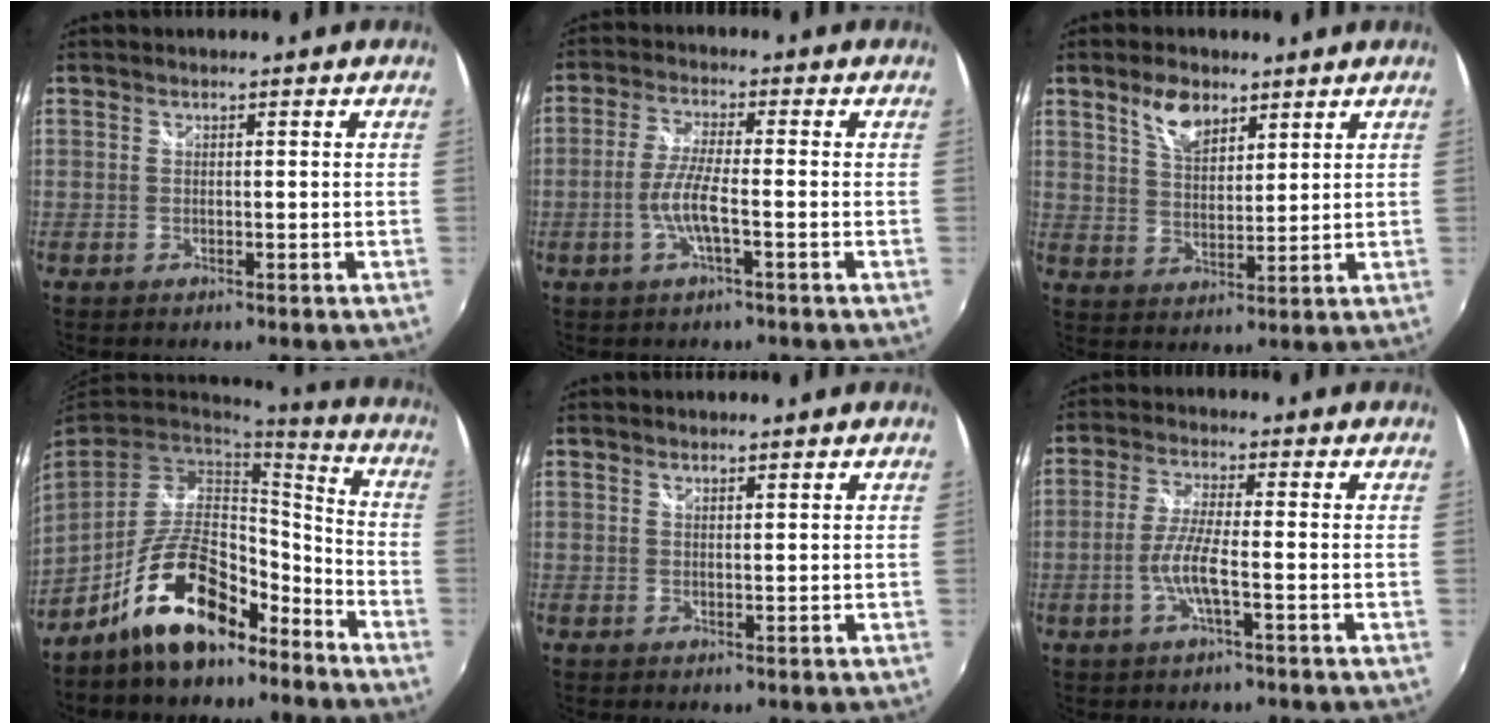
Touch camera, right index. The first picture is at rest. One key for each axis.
{"total": 5.8, "fx": -2.0, "fy": 0.4, "fz": 5.4, "tx": -0.115, "ty": -0.001, "tz": -0.039}
{"total": 6.9, "fx": 4.4, "fy": 3.4, "fz": 4.1, "tx": -0.071, "ty": 0.008, "tz": 0.081}
{"total": 16.9, "fx": -11.6, "fy": 7.2, "fz": 9.9, "tx": -0.188, "ty": 0.032, "tz": -0.185}
{"total": 0.8, "fx": 0.7, "fy": 0.1, "fz": 0.4, "tx": -0.006, "ty": 0.001, "tz": 0.012}
{"total": 5.7, "fx": -2.0, "fy": 0.4, "fz": 5.3, "tx": -0.113, "ty": -0.001, "tz": -0.040}